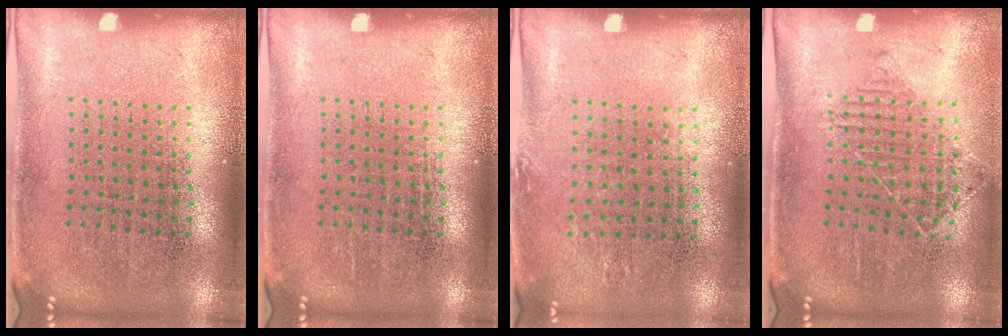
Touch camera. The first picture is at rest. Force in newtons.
{"total": 0.0}
{"total": 0.7, "press": 0.7, "slide": 0.2}
{"total": 1.0, "press": 1.0, "slide": 0.2}